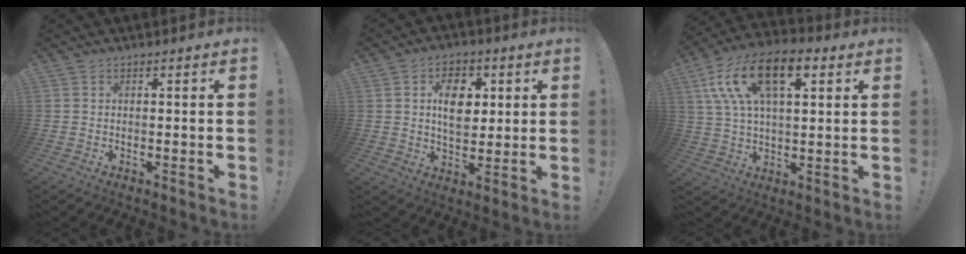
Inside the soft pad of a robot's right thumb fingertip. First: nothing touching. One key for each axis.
{"total": 10.5, "fx": 3.0, "fy": 7.5, "fz": 6.8, "tx": -0.087, "ty": -0.003, "tz": 0.053}
{"total": 18.2, "fx": 7.5, "fy": 9.2, "fz": 13.8, "tx": -0.254, "ty": -0.010, "tz": 0.132}